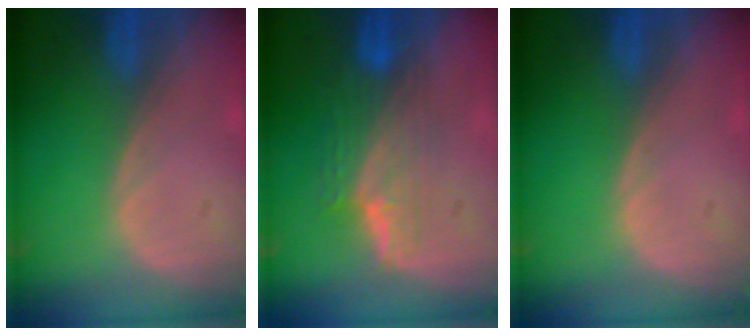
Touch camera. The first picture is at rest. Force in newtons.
{"total": 7.6, "press": 6.7, "slide": 3.5}
{"total": 0.0}